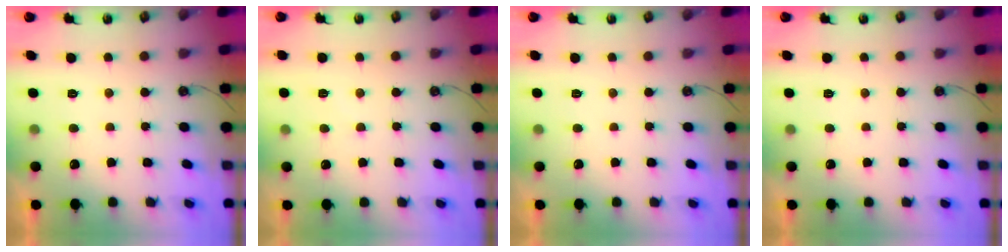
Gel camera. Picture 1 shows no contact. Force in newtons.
{"total": 2.9, "press": 2.9, "slide": 0.4}
{"total": 0.0}
{"total": 0.0}